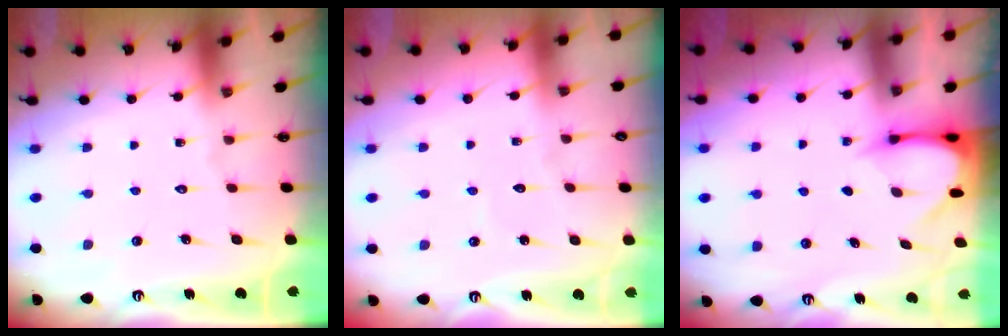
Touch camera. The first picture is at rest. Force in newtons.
{"total": 2.4, "press": 2.4, "slide": 0.2}
{"total": 3.6, "press": 3.6, "slide": 0.3}